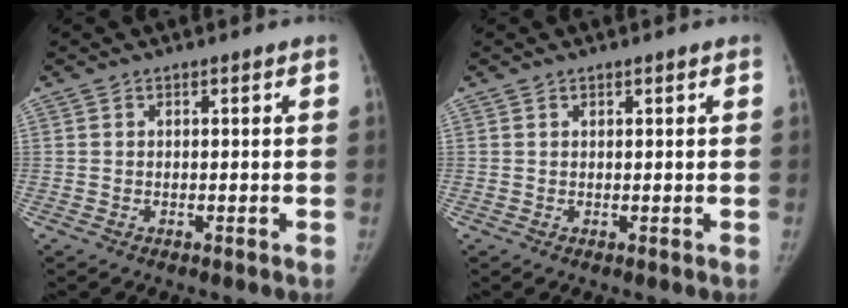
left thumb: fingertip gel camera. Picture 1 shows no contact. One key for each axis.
{"total": 0.5, "fx": 0.4, "fy": 0.2, "fz": 0.3, "tx": -0.005, "ty": -0.002, "tz": 0.007}